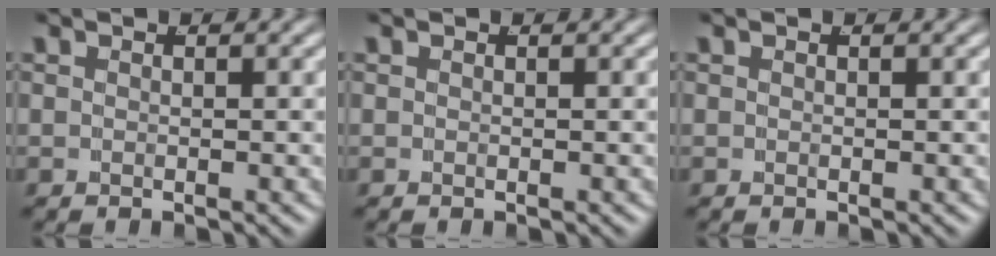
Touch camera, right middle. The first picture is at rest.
{"total": 0.0}
{"total": 0.0}